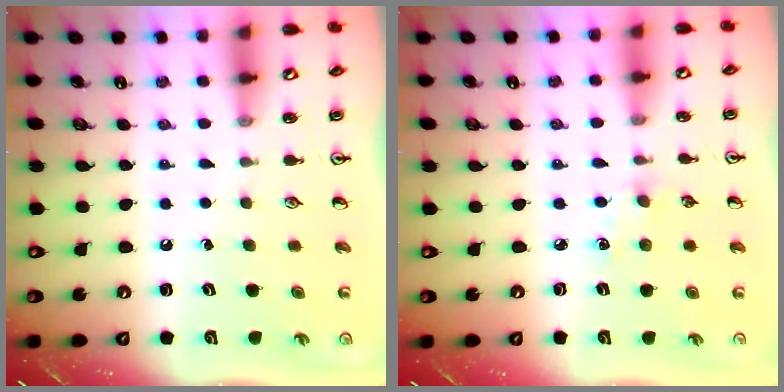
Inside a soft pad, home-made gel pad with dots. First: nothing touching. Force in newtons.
{"total": 4.5, "press": 4.4, "slide": 0.5}